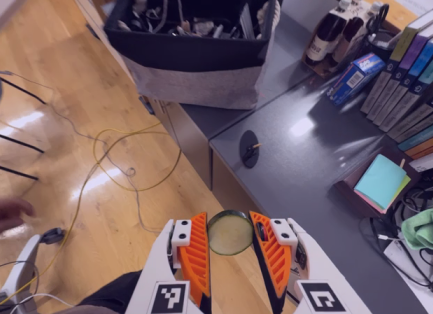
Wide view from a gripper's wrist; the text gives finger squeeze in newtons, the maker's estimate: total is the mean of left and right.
{"total": 9.1, "left": 9.1, "right": 9.1}